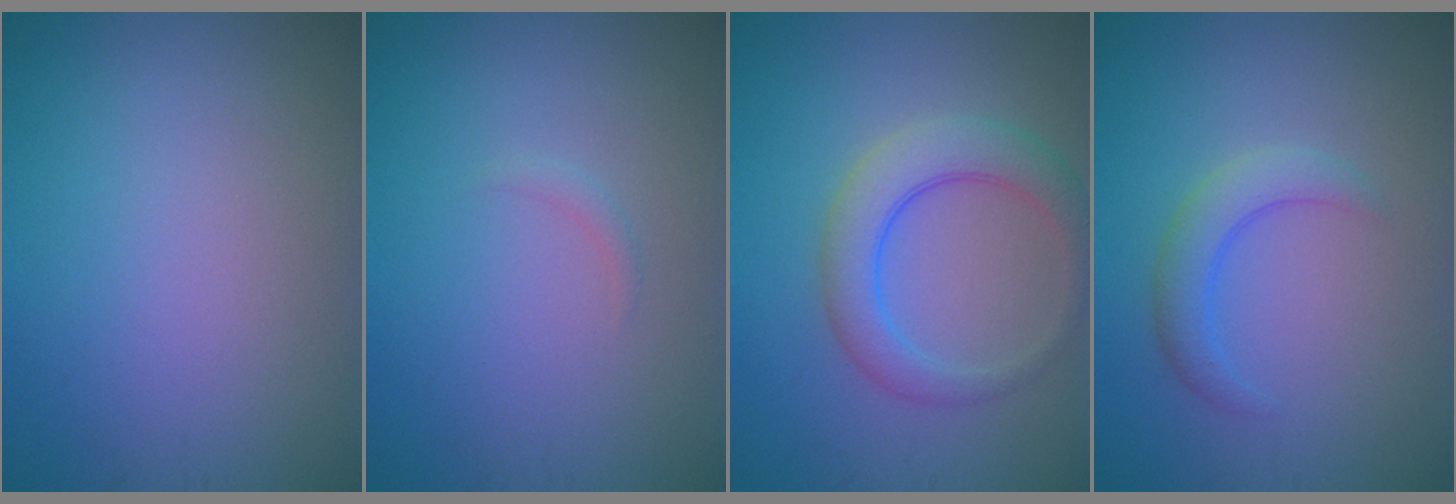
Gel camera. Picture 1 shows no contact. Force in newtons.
{"total": 0.6, "press": 0.6, "slide": 0.1}
{"total": 4.6, "press": 4.6, "slide": 0.2}
{"total": 2.7, "press": 2.7, "slide": 0.2}